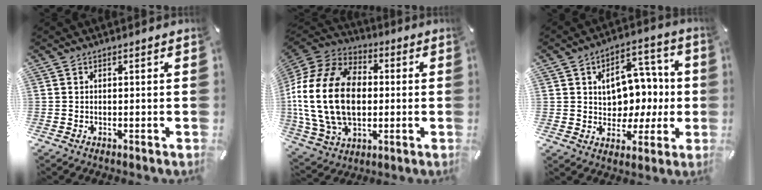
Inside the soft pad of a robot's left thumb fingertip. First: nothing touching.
{"total": 23.3, "force": [-0.7, 17.1, 15.8], "torque": [-0.342, 0.015, -0.011]}
{"total": 11.9, "force": [1.8, 10.1, 6.0], "torque": [-0.075, -0.016, 0.039]}